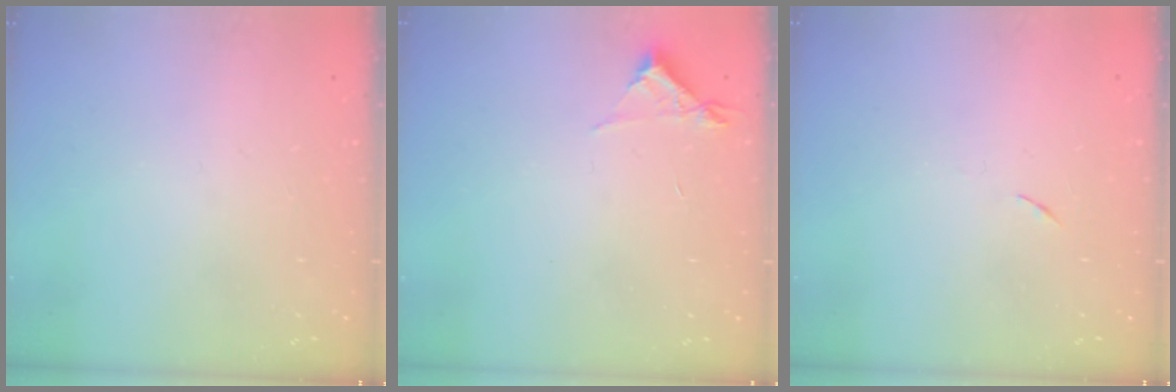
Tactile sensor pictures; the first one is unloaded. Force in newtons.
{"total": 4.4, "press": 4.4, "slide": 0.4}
{"total": 3.7, "press": 3.6, "slide": 0.7}